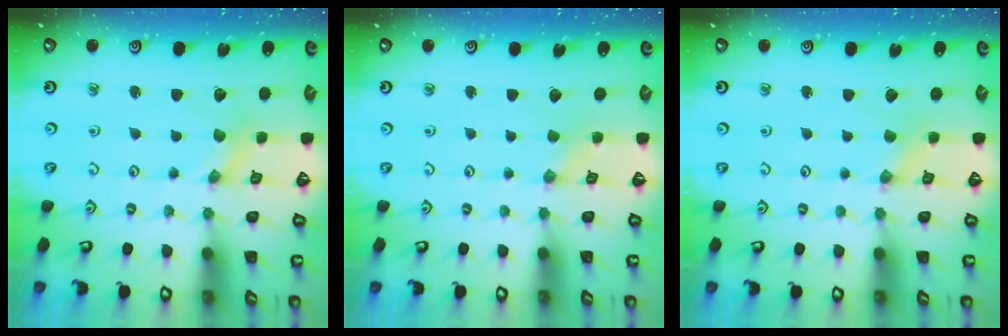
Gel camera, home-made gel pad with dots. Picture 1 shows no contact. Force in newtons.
{"total": 0.0}
{"total": 0.0}